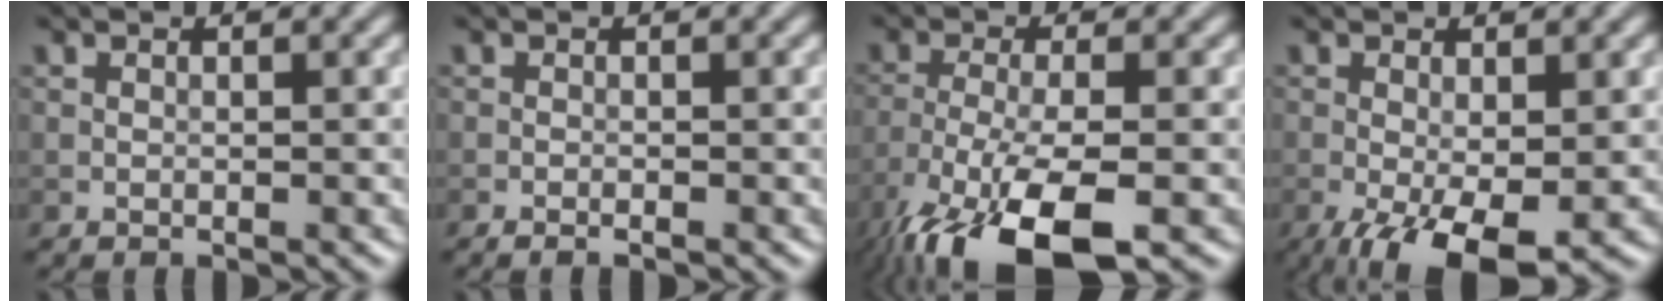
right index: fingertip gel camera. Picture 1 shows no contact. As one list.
[{"total": 0.6, "force": [-0.5, 0.1, 0.4], "torque": [-0.006, -0.001, -0.008]}, {"total": 11.1, "force": [-6.8, 3.6, 8.0], "torque": [-0.167, -0.021, -0.126]}, {"total": 6.5, "force": [-2.7, 2.3, 5.4], "torque": [-0.107, -0.017, -0.043]}]